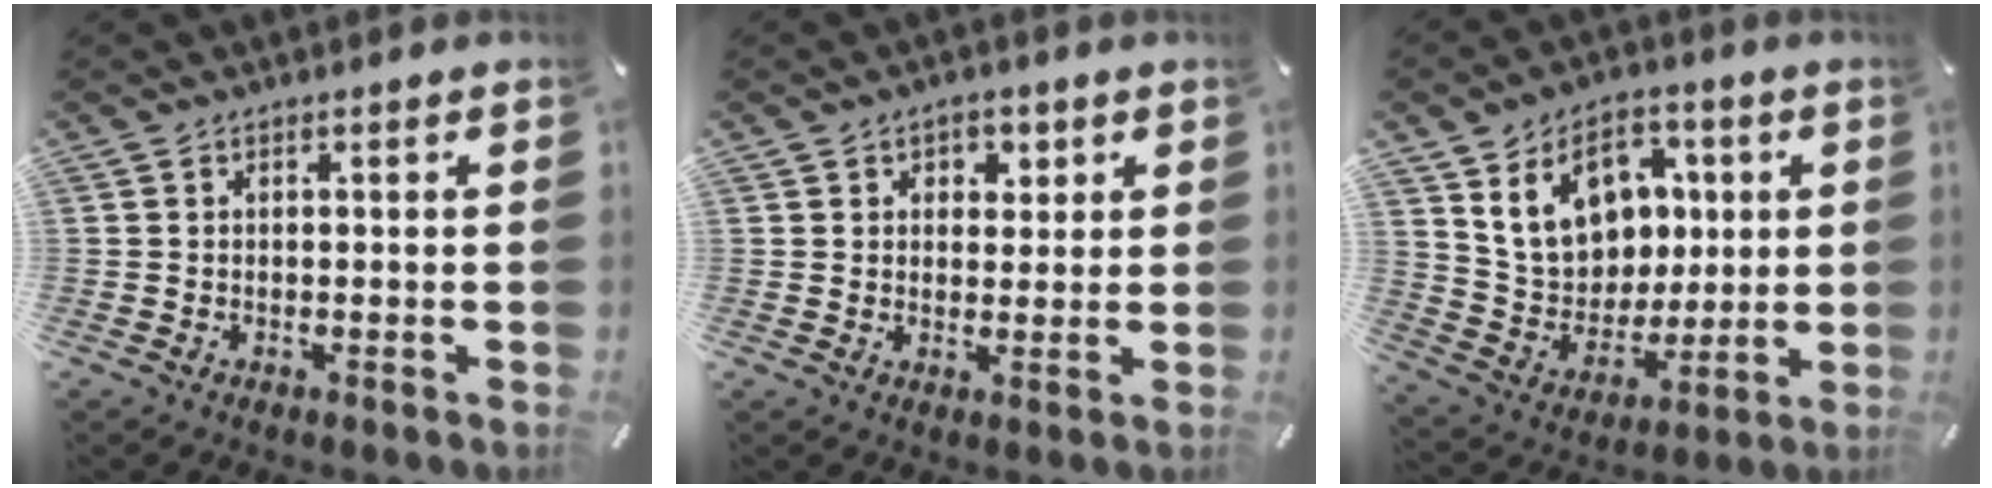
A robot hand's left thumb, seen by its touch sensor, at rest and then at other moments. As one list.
[{"total": 3.5, "force": [1.4, 3.0, 1.0], "torque": [0.004, -0.004, 0.016]}, {"total": 15.5, "force": [5.5, 12.6, 7.2], "torque": [-0.118, -0.009, 0.112]}]